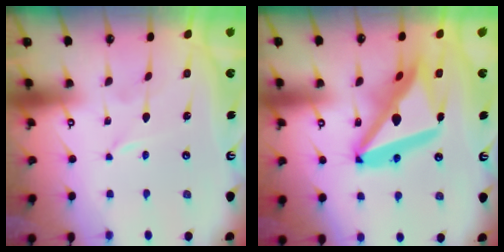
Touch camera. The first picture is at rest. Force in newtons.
{"total": 19.6, "press": 19.5, "slide": 2.3}